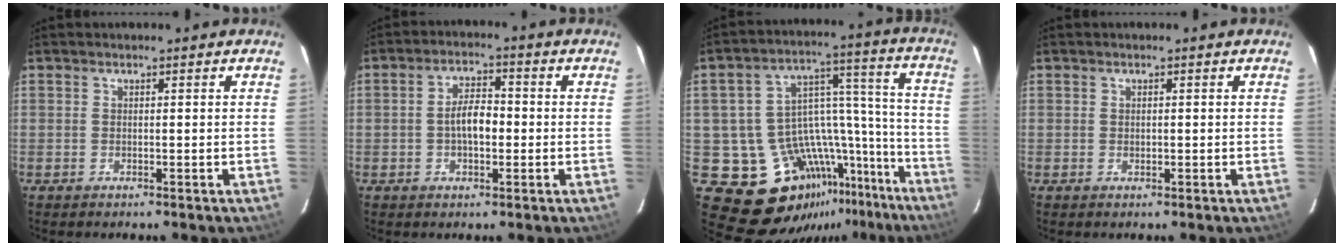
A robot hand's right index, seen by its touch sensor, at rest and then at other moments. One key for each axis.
{"total": 5.5, "fx": -0.8, "fy": 2.8, "fz": 4.7, "tx": -0.086, "ty": 0.011, "tz": -0.011}
{"total": 20.7, "fx": -14.4, "fy": 12.2, "fz": 8.5, "tx": -0.129, "ty": 0.062, "tz": -0.188}
{"total": 0.6, "fx": 0.0, "fy": 0.5, "fz": 0.2, "tx": -0.002, "ty": 0.000, "tz": 0.002}